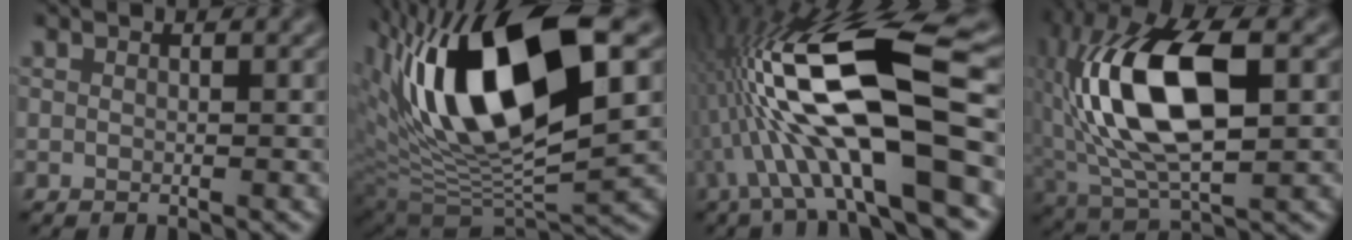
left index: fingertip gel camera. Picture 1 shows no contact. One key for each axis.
{"total": 14.9, "fx": 5.2, "fy": 5.4, "fz": 12.8, "tx": -0.217, "ty": 0.008, "tz": 0.088}
{"total": 14.9, "fx": -2.0, "fy": 3.7, "fz": 14.3, "tx": -0.267, "ty": 0.026, "tz": -0.037}
{"total": 13.3, "fx": 1.5, "fy": 5.9, "fz": 11.9, "tx": -0.235, "ty": 0.016, "tz": 0.022}